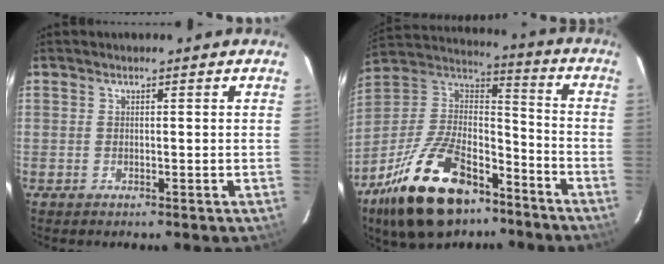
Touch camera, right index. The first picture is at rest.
{"total": 25.6, "force": [-16.3, 12.5, 15.3], "torque": [-0.310, 0.006, -0.265]}